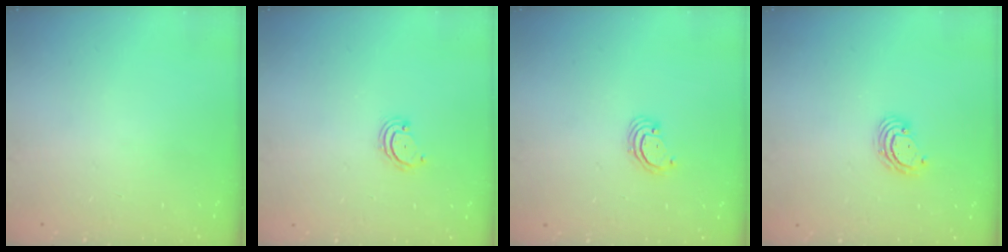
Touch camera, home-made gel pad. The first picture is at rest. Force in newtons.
{"total": 2.8, "press": 2.8, "slide": 0.3}
{"total": 2.5, "press": 2.5, "slide": 0.2}
{"total": 3.9, "press": 3.9, "slide": 0.1}